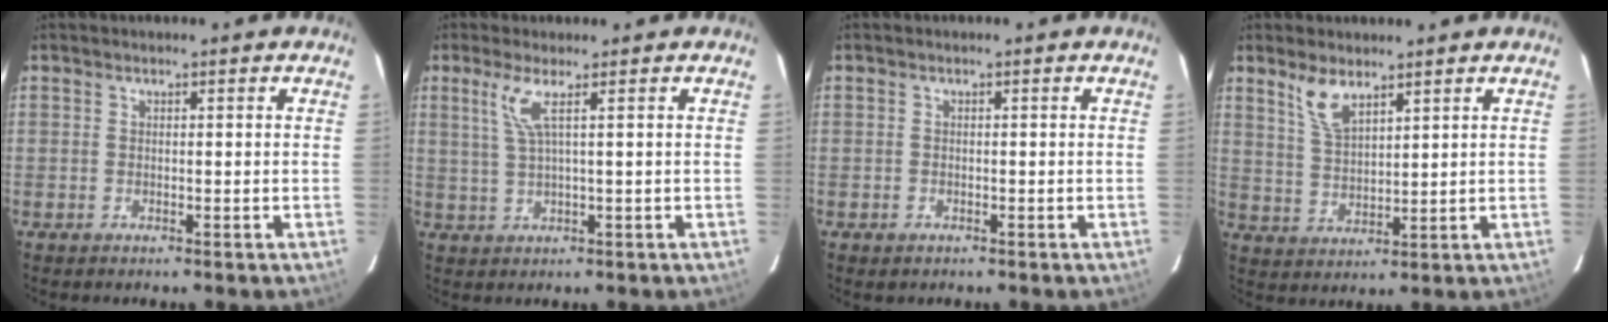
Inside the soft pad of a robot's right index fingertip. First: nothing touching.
{"total": 3.8, "force": [1.6, -0.5, 3.4], "torque": [-0.065, -0.001, 0.038]}
{"total": 1.2, "force": [-0.7, 0.8, 0.4], "torque": [-0.006, 0.000, -0.011]}
{"total": 6.1, "force": [4.3, 2.2, 3.7], "torque": [-0.071, 0.002, 0.092]}